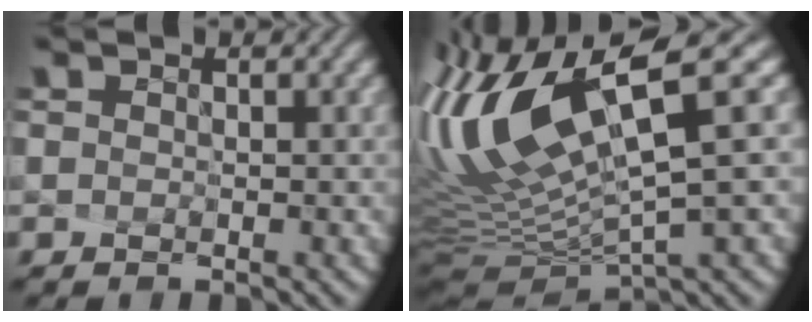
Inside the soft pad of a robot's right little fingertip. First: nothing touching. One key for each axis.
{"total": 12.5, "fx": 2.5, "fy": 2.1, "fz": 12.1, "tx": -0.253, "ty": 0.004, "tz": 0.081}